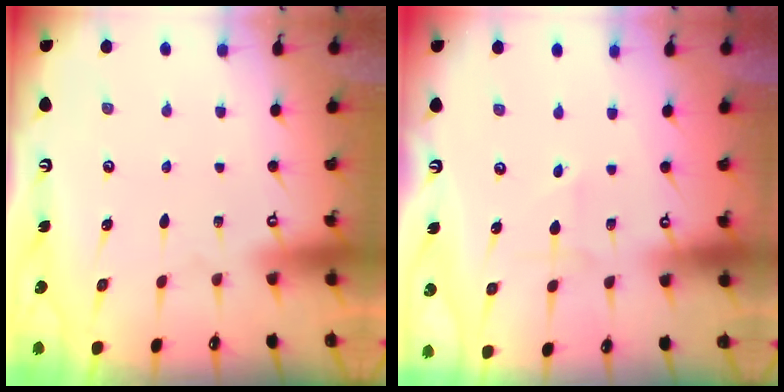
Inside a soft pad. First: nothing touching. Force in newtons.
{"total": 1.9, "press": 1.9, "slide": 0.2}